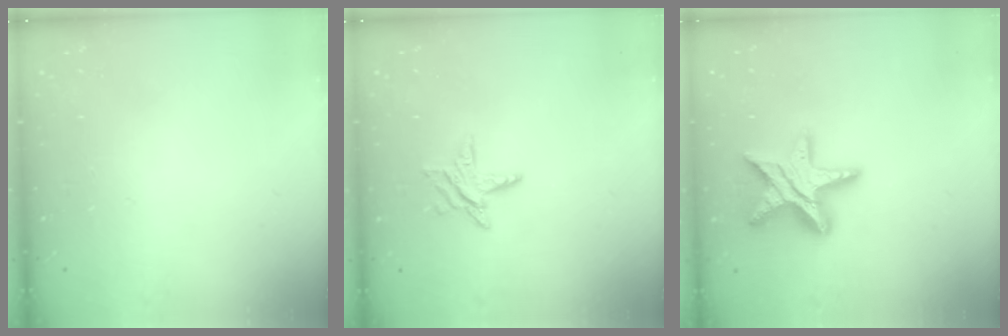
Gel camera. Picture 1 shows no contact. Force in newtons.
{"total": 6.5, "press": 6.5, "slide": 0.5}
{"total": 15.3, "press": 15.3, "slide": 1.0}